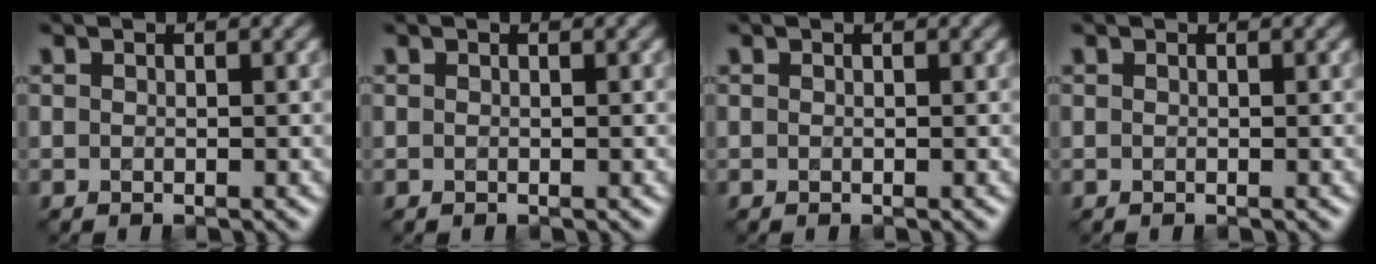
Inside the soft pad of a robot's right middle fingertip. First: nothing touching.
{"total": 0.0}
{"total": 0.0}
{"total": 0.0}